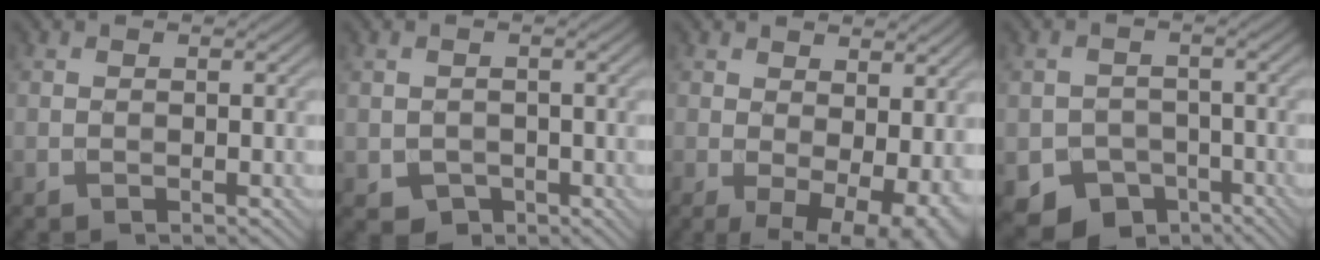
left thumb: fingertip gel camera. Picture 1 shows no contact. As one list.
[{"total": 2.5, "force": [-0.8, 2.2, 0.8], "torque": [-0.024, -0.011, -0.015]}, {"total": 8.5, "force": [-0.2, 4.7, 7.1], "torque": [-0.109, -0.019, 0.012]}, {"total": 7.1, "force": [-4.2, 5.3, 2.3], "torque": [-0.039, -0.017, -0.073]}]